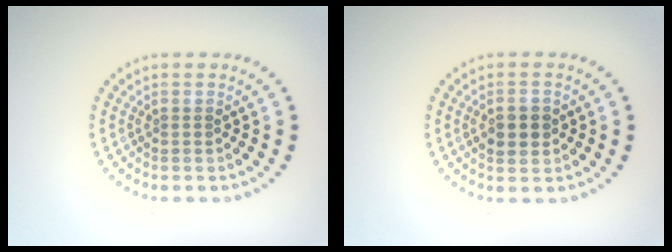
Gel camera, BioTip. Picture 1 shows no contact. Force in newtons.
{"total": 2.3, "press": 2.3, "slide": 0.2}